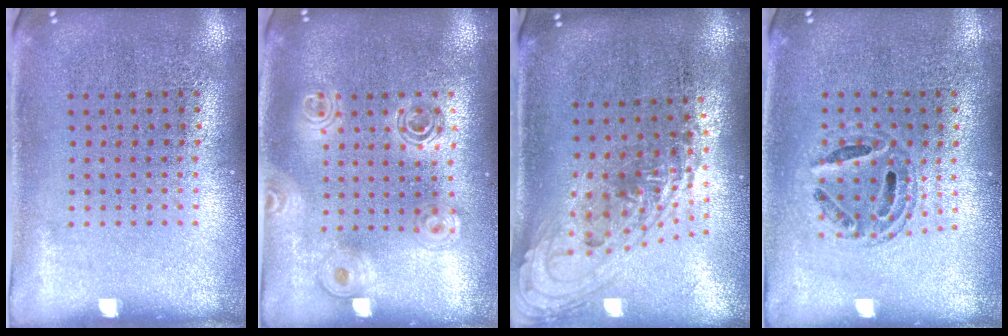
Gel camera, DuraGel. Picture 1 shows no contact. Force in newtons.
{"total": 1.5, "press": 1.4, "slide": 0.7}
{"total": 1.5, "press": 1.2, "slide": 1.0}
{"total": 0.7, "press": 0.7, "slide": 0.2}